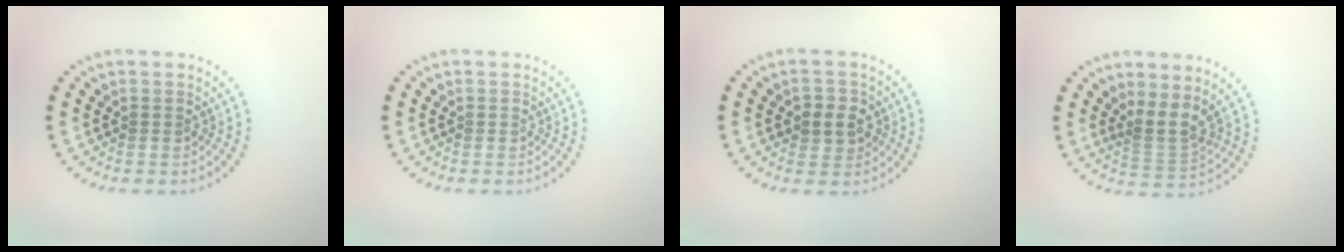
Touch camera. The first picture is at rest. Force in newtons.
{"total": 0.0}
{"total": 2.9, "press": 2.8, "slide": 0.7}
{"total": 2.6, "press": 1.8, "slide": 1.9}